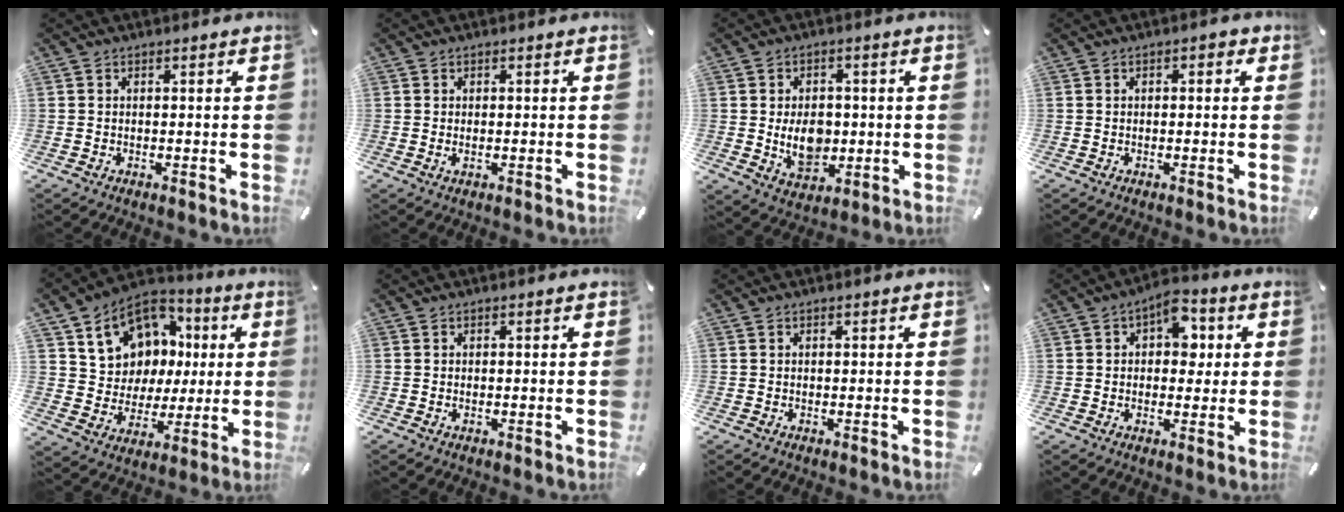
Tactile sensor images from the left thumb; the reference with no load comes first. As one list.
[{"total": 0.8, "force": [0.1, 0.2, 0.7], "torque": [-0.014, -0.001, 0.001]}, {"total": 8.7, "force": [-0.3, 6.5, 5.7], "torque": [-0.085, -0.008, -0.010]}, {"total": 1.2, "force": [-0.1, 0.7, 0.9], "torque": [-0.017, 0.005, -0.004]}, {"total": 12.7, "force": [4.7, 11.4, 3.3], "torque": [-0.063, -0.032, 0.098]}, {"total": 0.0}, {"total": 0.0}, {"total": 8.5, "force": [2.0, 5.6, 6.1], "torque": [-0.064, -0.002, 0.029]}]